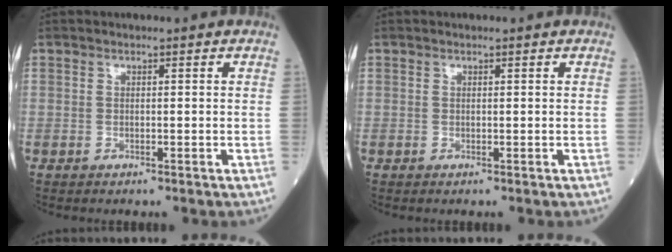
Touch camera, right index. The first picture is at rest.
{"total": 0.0}